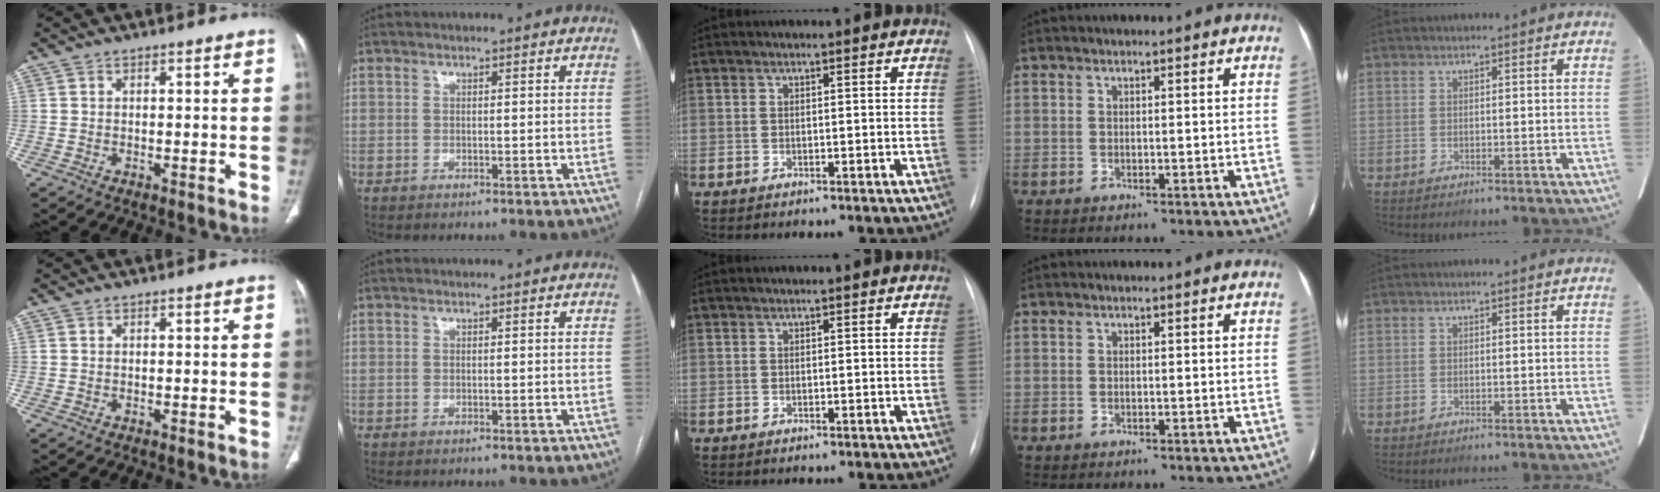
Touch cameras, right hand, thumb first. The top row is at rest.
{}